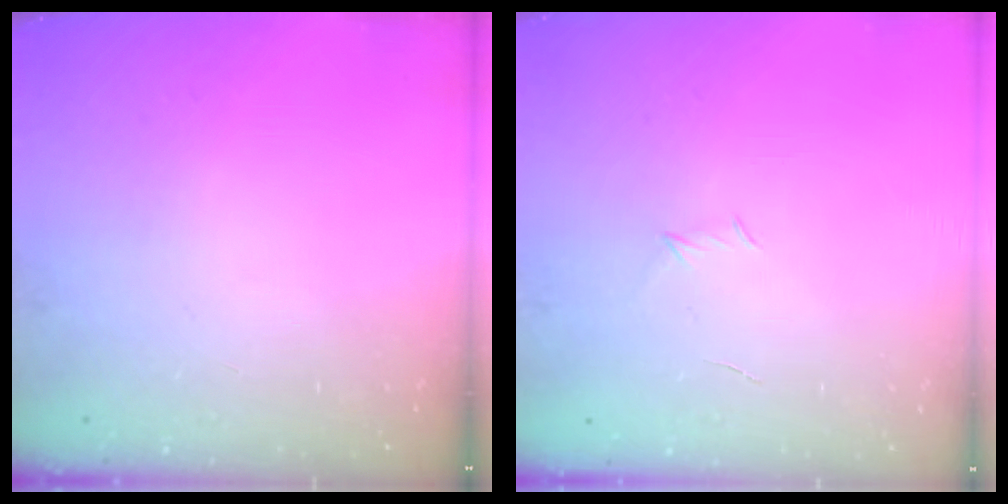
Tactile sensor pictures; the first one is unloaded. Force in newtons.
{"total": 3.0, "press": 2.9, "slide": 0.8}